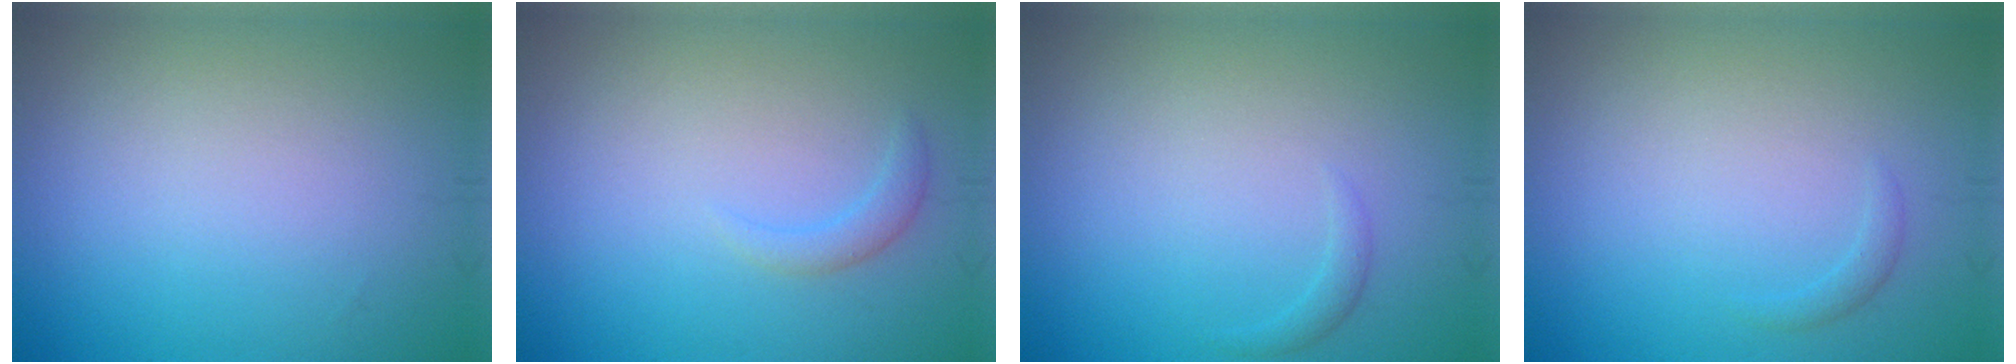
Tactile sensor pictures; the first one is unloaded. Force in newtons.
{"total": 1.3, "press": 1.3, "slide": 0.1}
{"total": 0.7, "press": 0.7, "slide": 0.1}
{"total": 0.7, "press": 0.7, "slide": 0.1}